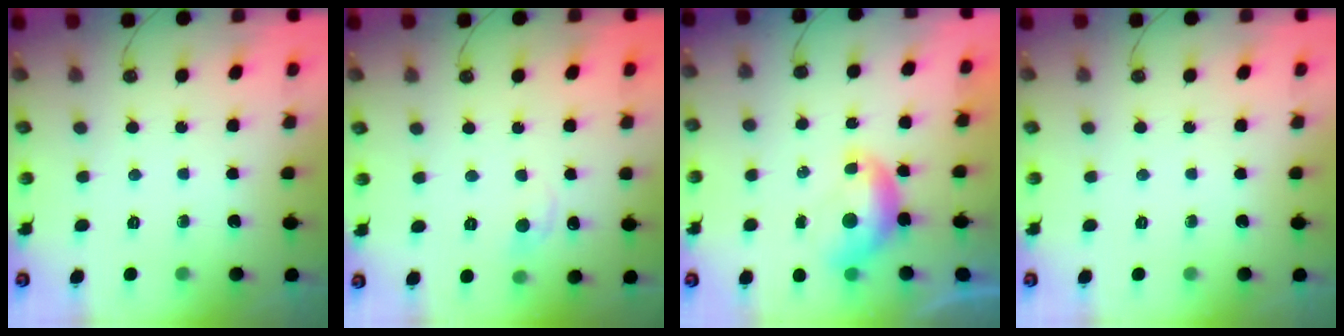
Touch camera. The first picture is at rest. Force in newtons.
{"total": 0.9, "press": 0.5, "slide": 0.7}
{"total": 0.9, "press": 0.8, "slide": 0.3}
{"total": 0.0}